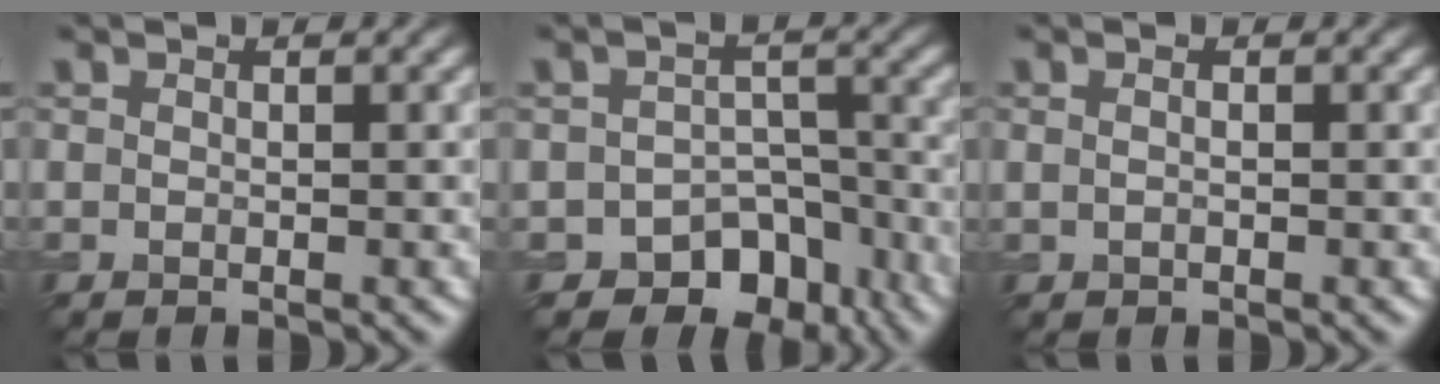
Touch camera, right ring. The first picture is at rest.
{"total": 7.6, "force": [-5.2, 4.9, 2.4], "torque": [-0.004, 0.000, -0.070]}
{"total": 0.5, "force": [0.2, 0.2, 0.4], "torque": [-0.011, -0.004, 0.001]}